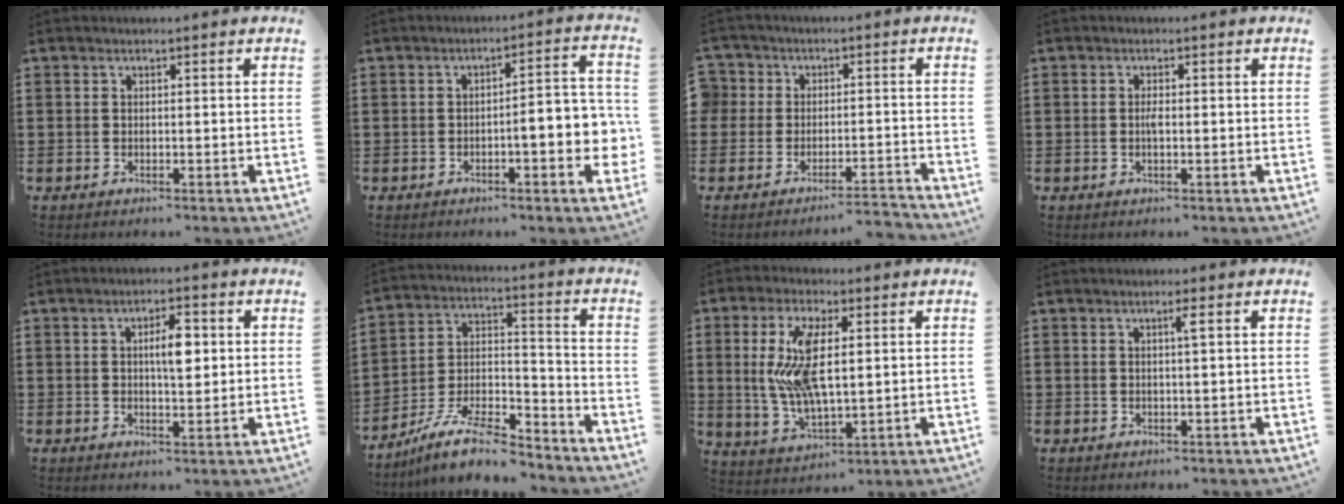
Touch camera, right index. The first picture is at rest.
{"total": 6.6, "force": [-2.1, 1.8, 6.0], "torque": [-0.076, -0.009, -0.039]}
{"total": 3.3, "force": [-2.9, 1.5, 0.0], "torque": [-0.017, 0.005, -0.068]}
{"total": 1.4, "force": [-0.3, 0.1, 1.3], "torque": [-0.027, -0.003, -0.006]}
{"total": 5.1, "force": [0.9, 1.7, 4.7], "torque": [-0.077, 0.002, 0.009]}
{"total": 11.3, "force": [-9.7, 2.3, 5.4], "torque": [-0.097, 0.030, -0.188]}
{"total": 10.7, "force": [1.4, 4.4, 9.7], "torque": [-0.211, 0.000, 0.020]}
{"total": 1.5, "force": [0.3, -0.4, 1.4], "torque": [-0.024, -0.004, 0.003]}